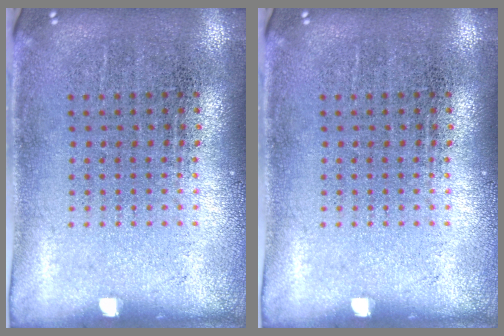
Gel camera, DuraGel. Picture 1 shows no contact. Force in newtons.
{"total": 0.0}